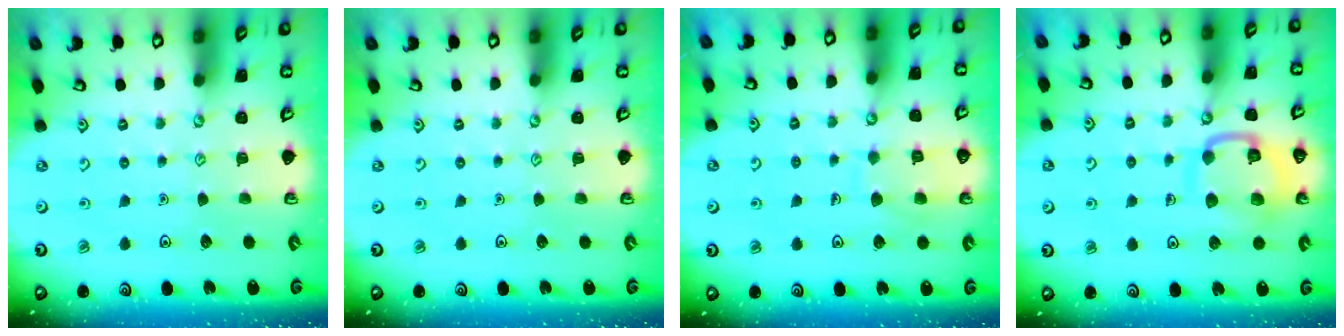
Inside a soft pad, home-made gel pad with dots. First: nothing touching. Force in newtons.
{"total": 0.0}
{"total": 7.8, "press": 7.8, "slide": 0.7}
{"total": 13.5, "press": 13.4, "slide": 1.3}